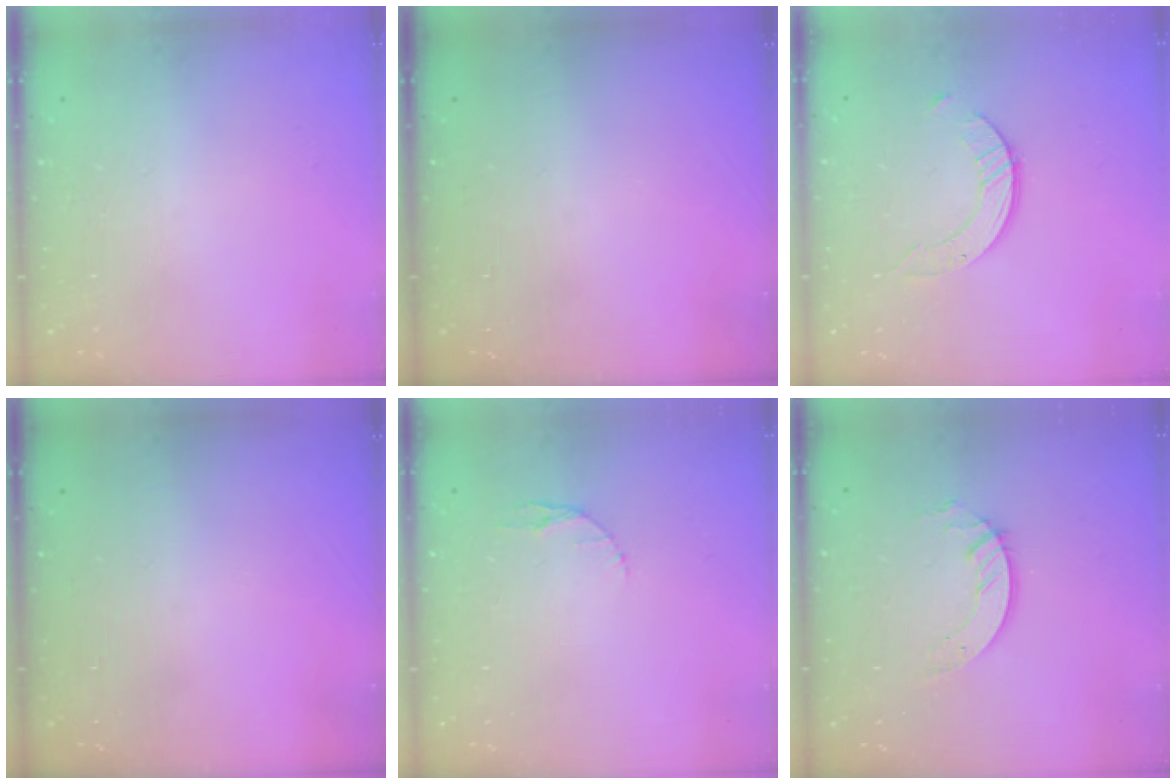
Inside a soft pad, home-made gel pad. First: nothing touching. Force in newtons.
{"total": 0.0}
{"total": 2.4, "press": 2.4, "slide": 0.3}
{"total": 0.0}
{"total": 2.9, "press": 2.9, "slide": 0.4}
{"total": 2.8, "press": 2.8, "slide": 0.2}